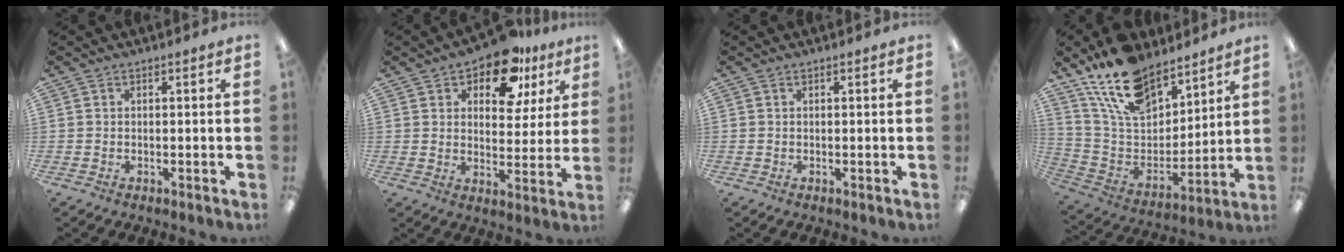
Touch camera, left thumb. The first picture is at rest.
{"total": 13.3, "force": [8.9, 6.6, 7.3], "torque": [-0.107, -0.038, 0.156]}
{"total": 0.0}
{"total": 18.1, "force": [13.6, 9.1, 7.8], "torque": [-0.166, -0.073, 0.252]}